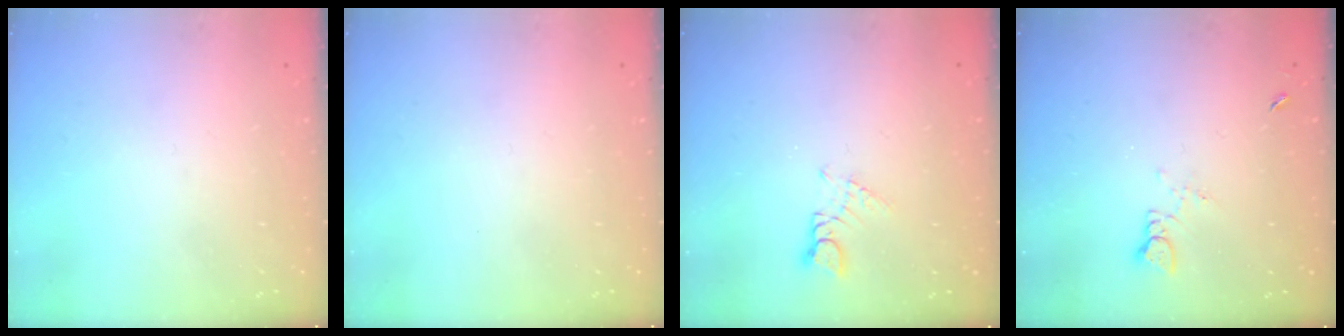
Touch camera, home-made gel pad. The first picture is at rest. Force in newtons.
{"total": 0.0}
{"total": 2.0, "press": 2.0, "slide": 0.2}
{"total": 1.3, "press": 1.3, "slide": 0.2}